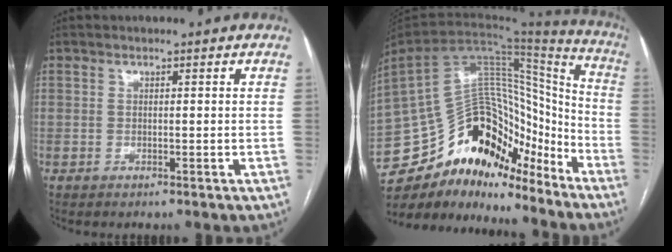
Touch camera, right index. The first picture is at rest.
{"total": 22.6, "force": [-17.2, 9.8, 10.9], "torque": [-0.207, 0.045, -0.283]}